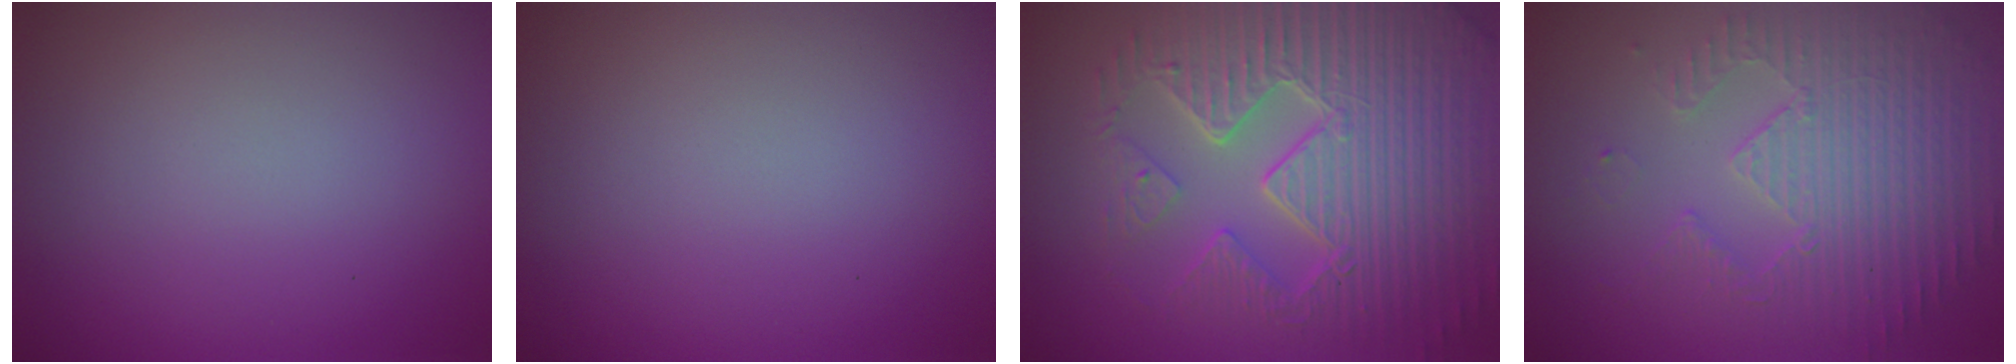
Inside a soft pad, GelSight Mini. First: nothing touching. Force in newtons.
{"total": 0.0}
{"total": 9.5, "press": 6.7, "slide": 6.7}
{"total": 3.8, "press": 3.6, "slide": 1.3}